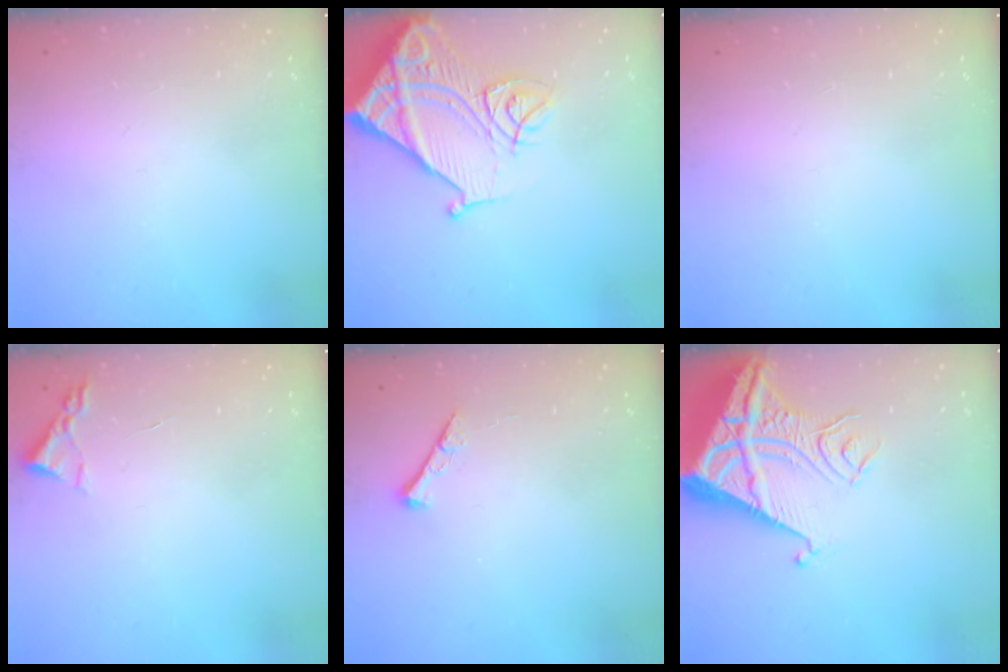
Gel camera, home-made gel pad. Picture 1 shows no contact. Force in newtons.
{"total": 16.9, "press": 16.8, "slide": 2.1}
{"total": 0.0}
{"total": 2.2, "press": 2.2, "slide": 0.3}
{"total": 3.9, "press": 3.9, "slide": 0.5}
{"total": 11.5, "press": 11.5, "slide": 1.2}